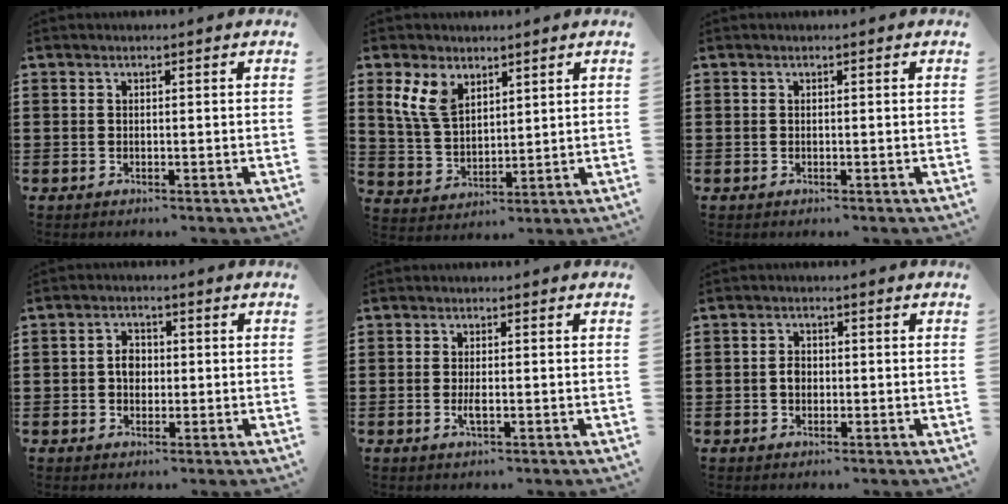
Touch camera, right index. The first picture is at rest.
{"total": 7.0, "force": [3.9, 4.1, 4.1], "torque": [-0.112, -0.001, 0.071]}
{"total": 0.0}
{"total": 3.0, "force": [-0.2, 2.2, 2.1], "torque": [-0.043, 0.008, -0.005]}
{"total": 1.8, "force": [-0.4, 0.3, 1.7], "torque": [-0.039, -0.006, -0.009]}
{"total": 1.9, "force": [-0.3, 1.4, 1.2], "torque": [-0.025, 0.006, -0.007]}